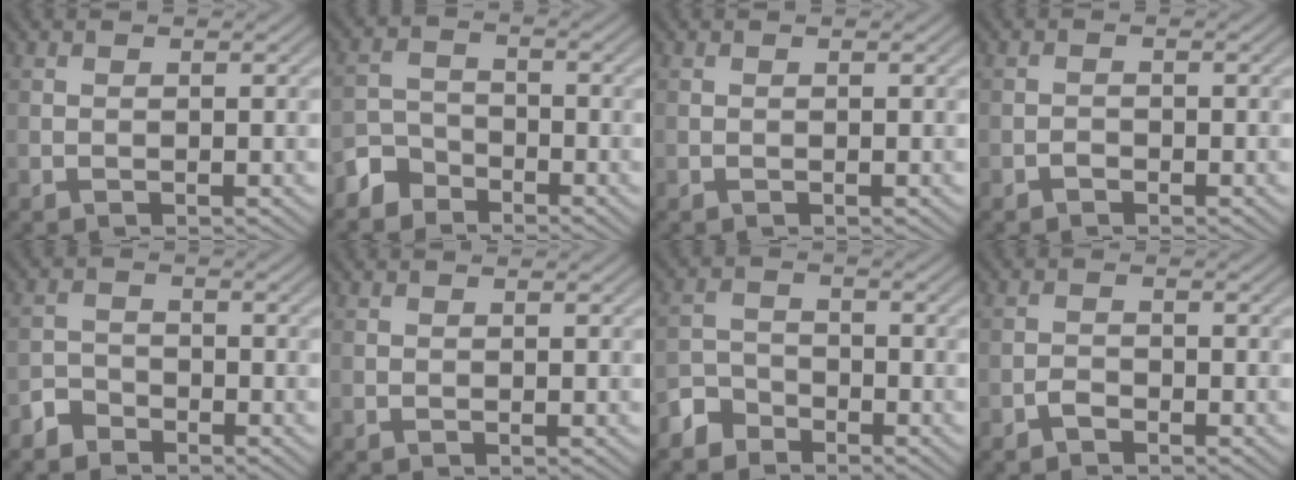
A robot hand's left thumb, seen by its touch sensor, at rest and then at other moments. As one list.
[{"total": 3.9, "force": [-3.1, 2.3, 0.7], "torque": [-0.014, 0.003, -0.074]}, {"total": 0.0}, {"total": 0.9, "force": [-0.7, 0.5, 0.3], "torque": [-0.004, 0.001, -0.015]}, {"total": 2.6, "force": [-2.1, 1.4, 0.5], "torque": [-0.006, 0.004, -0.052]}, {"total": 0.0}, {"total": 3.5, "force": [-2.8, 2.0, 0.6], "torque": [-0.012, 0.004, -0.069]}, {"total": 1.4, "force": [-1.1, 0.6, 0.6], "torque": [-0.009, 0.004, -0.026]}]